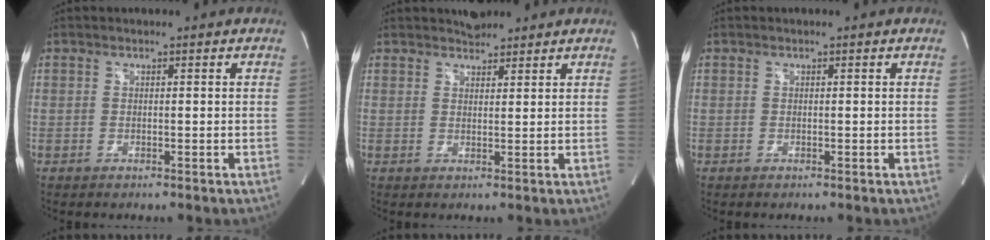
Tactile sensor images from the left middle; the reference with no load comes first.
{"total": 2.9, "force": [2.7, 0.9, 0.5], "torque": [-0.011, 0.009, 0.043]}
{"total": 0.0}